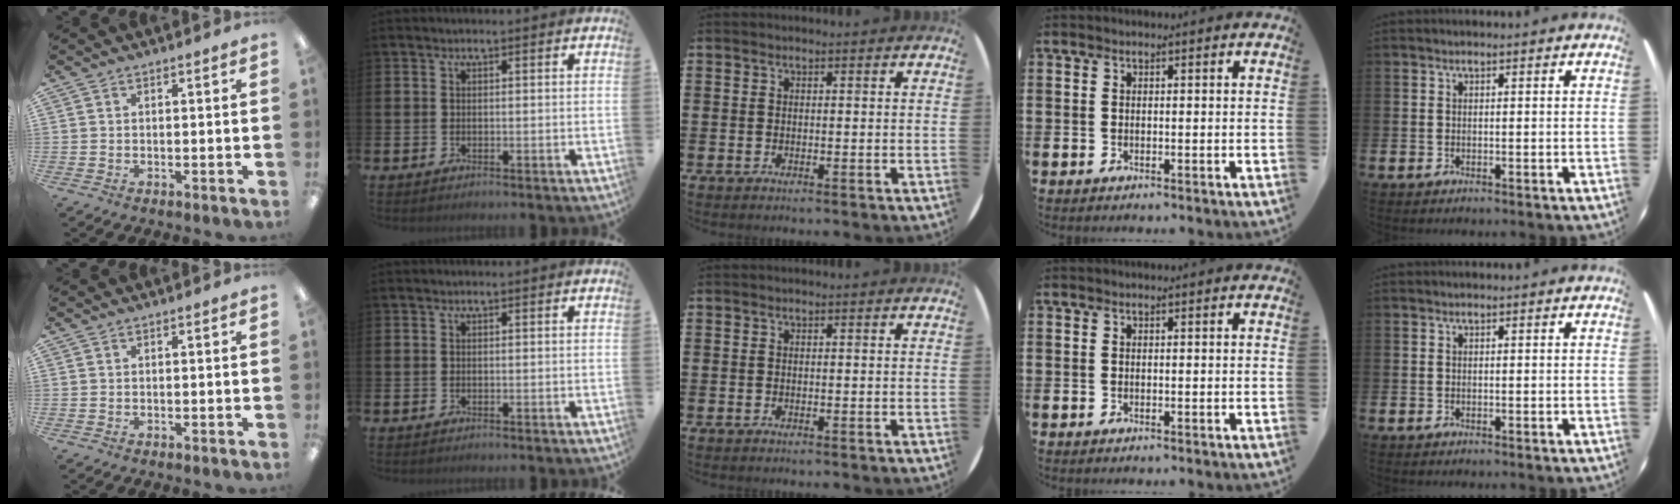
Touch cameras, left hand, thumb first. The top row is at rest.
{}